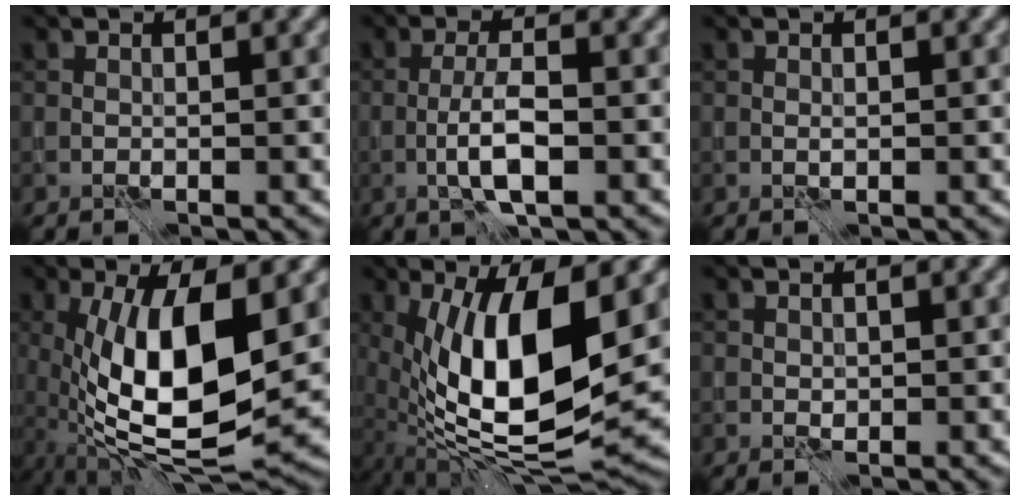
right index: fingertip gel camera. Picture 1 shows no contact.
{"total": 3.6, "force": [-1.5, 0.8, 3.2], "torque": [-0.065, 0.002, -0.032]}
{"total": 0.0}
{"total": 11.9, "force": [-0.6, 4.4, 11.1], "torque": [-0.198, -0.007, -0.015]}
{"total": 12.8, "force": [0.6, 4.6, 11.9], "torque": [-0.207, -0.009, 0.007]}
{"total": 0.8, "force": [0.0, 0.7, 0.3], "torque": [-0.005, -0.001, 0.001]}